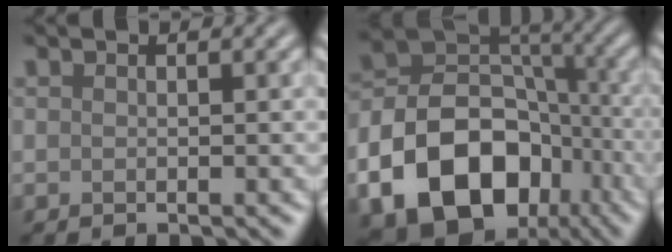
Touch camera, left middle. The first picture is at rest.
{"total": 16.4, "force": [-7.4, 12.2, 8.0], "torque": [-0.153, -0.020, -0.133]}